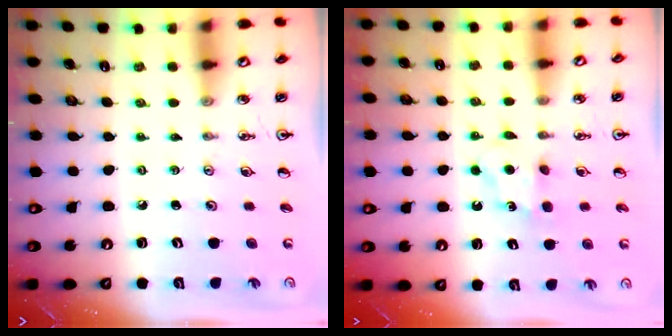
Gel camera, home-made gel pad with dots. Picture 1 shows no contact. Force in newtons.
{"total": 5.3, "press": 5.2, "slide": 0.6}